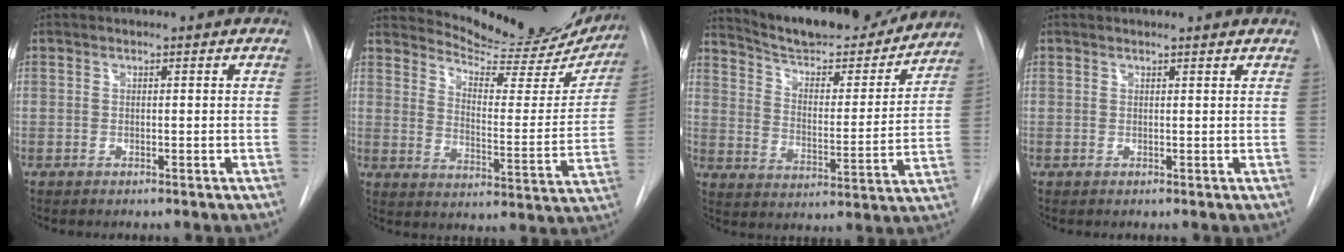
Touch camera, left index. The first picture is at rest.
{"total": 19.5, "force": [18.5, 3.5, 5.1], "torque": [-0.064, -0.076, 0.229]}
{"total": 21.3, "force": [19.4, 4.3, 7.8], "torque": [-0.118, -0.015, 0.276]}
{"total": 2.5, "force": [2.5, 0.1, 0.4], "torque": [-0.012, 0.006, 0.022]}